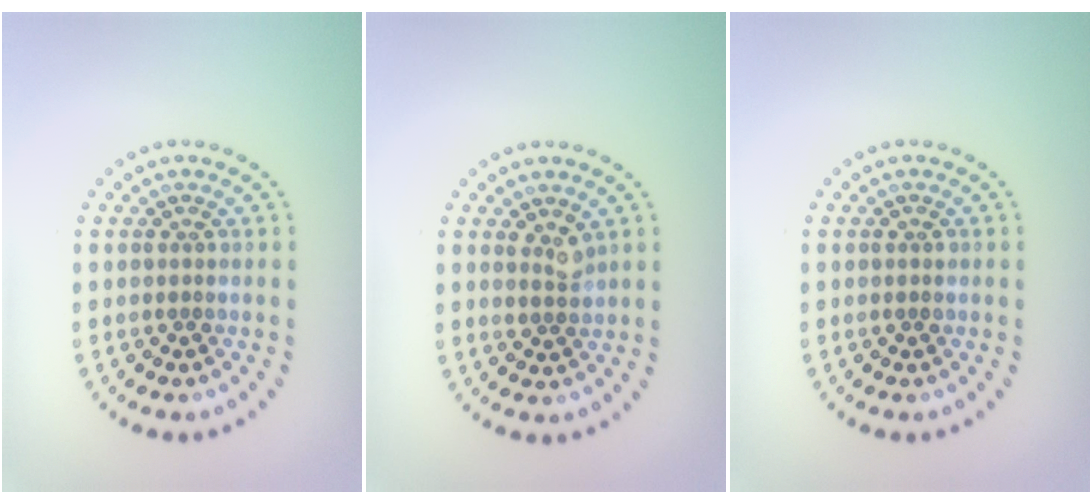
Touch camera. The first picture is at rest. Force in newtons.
{"total": 1.6, "press": 1.3, "slide": 0.8}
{"total": 0.7, "press": 0.6, "slide": 0.2}